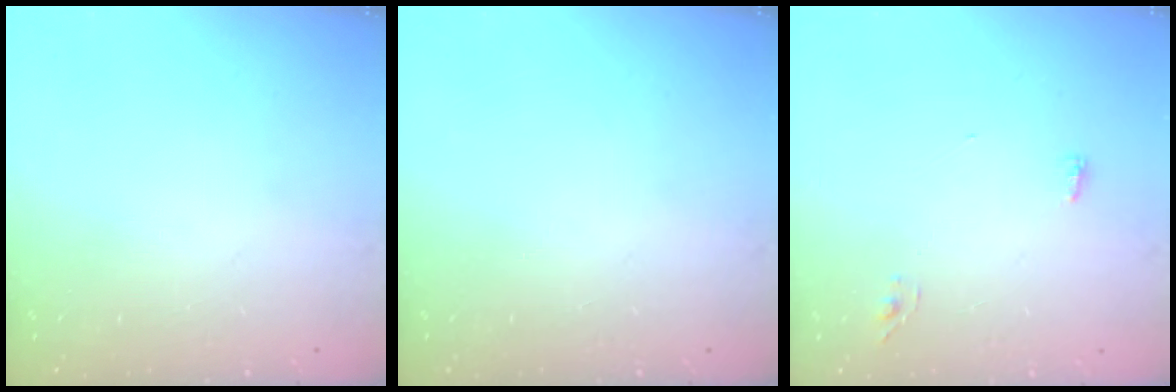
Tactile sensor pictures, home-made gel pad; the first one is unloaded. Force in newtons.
{"total": 0.0}
{"total": 3.6, "press": 3.2, "slide": 1.6}